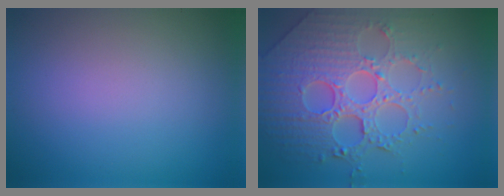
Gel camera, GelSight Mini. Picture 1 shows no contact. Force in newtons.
{"total": 8.2, "press": 5.9, "slide": 5.6}